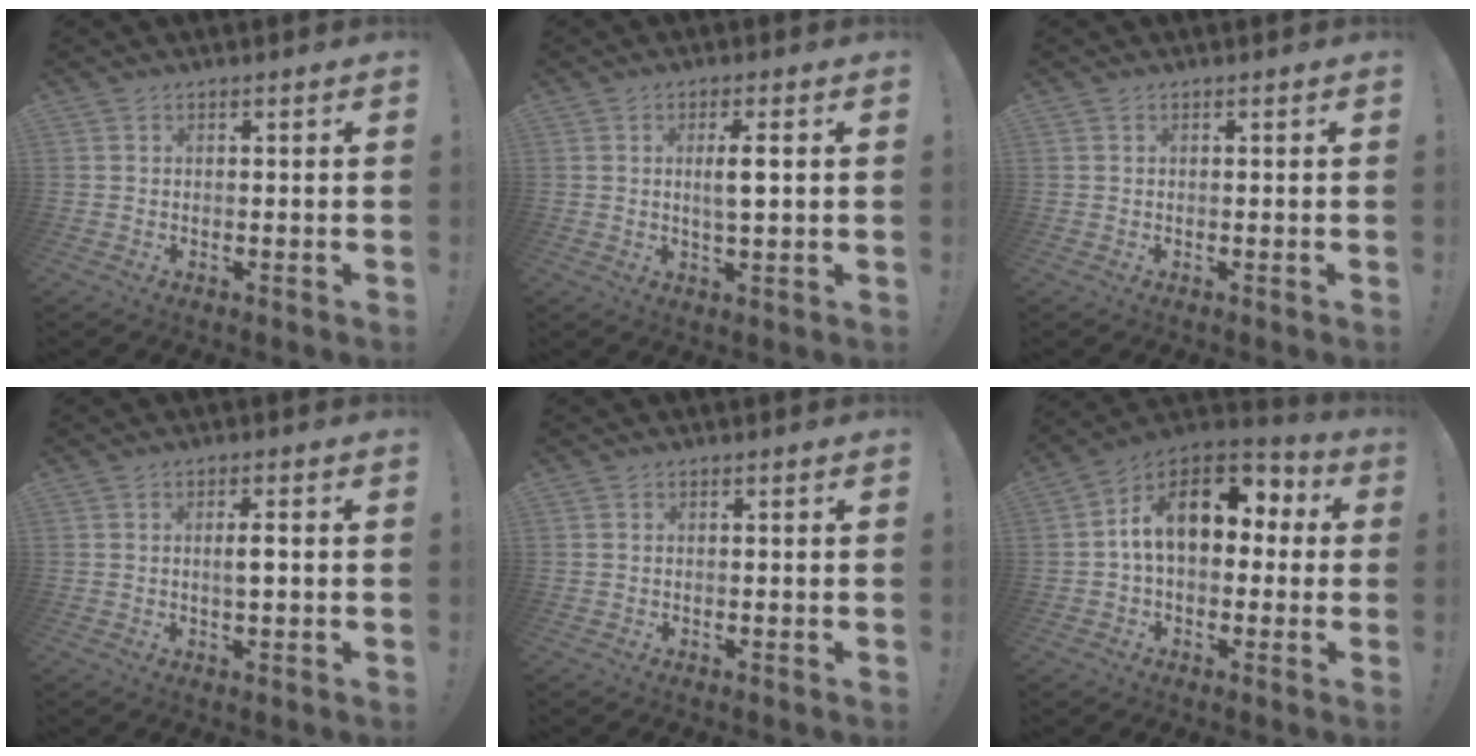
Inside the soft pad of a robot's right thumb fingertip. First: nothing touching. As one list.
[{"total": 4.9, "force": [1.1, 0.9, 4.7], "torque": [-0.075, -0.007, 0.014]}, {"total": 0.0}, {"total": 2.7, "force": [0.3, 0.4, 2.7], "torque": [-0.035, -0.005, 0.000]}, {"total": 0.0}, {"total": 16.4, "force": [3.9, 10.1, 12.3], "torque": [-0.186, 0.005, 0.069]}]